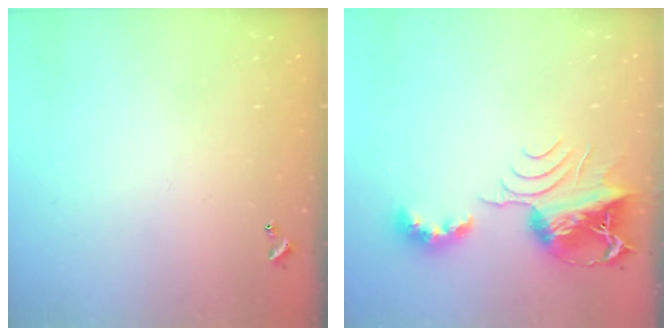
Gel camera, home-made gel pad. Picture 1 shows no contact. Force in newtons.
{"total": 11.3, "press": 11.2, "slide": 1.1}